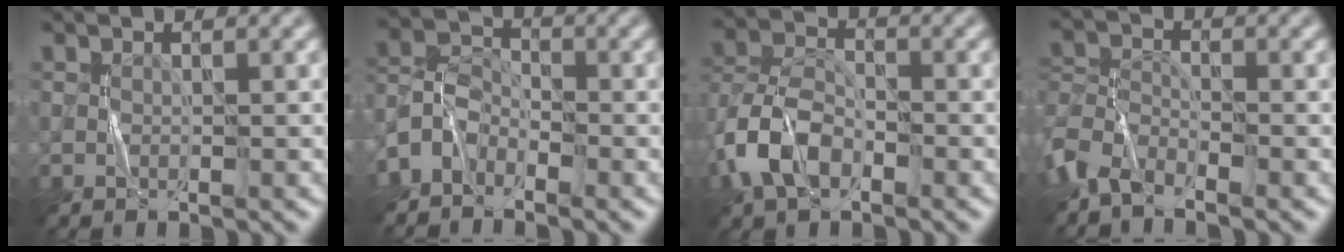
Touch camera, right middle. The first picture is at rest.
{"total": 3.2, "force": [-2.4, 1.8, 1.1], "torque": [-0.023, 0.007, -0.063]}
{"total": 6.0, "force": [-2.9, 3.4, 4.0], "torque": [-0.090, 0.004, -0.067]}
{"total": 4.2, "force": [-3.4, 1.6, 2.0], "torque": [-0.045, -0.005, -0.081]}